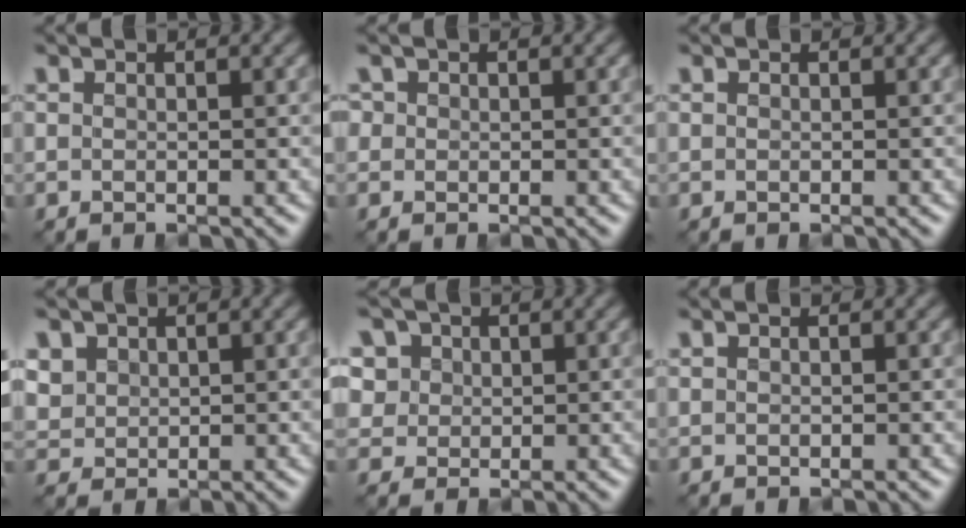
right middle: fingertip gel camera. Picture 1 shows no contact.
{"total": 1.0, "force": [0.3, 0.9, 0.2], "torque": [-0.002, 0.000, 0.006]}
{"total": 0.0}
{"total": 2.6, "force": [1.1, 2.2, 0.8], "torque": [-0.035, -0.005, 0.034]}
{"total": 5.7, "force": [2.8, 4.5, 2.1], "torque": [-0.059, 0.006, 0.042]}
{"total": 0.0}